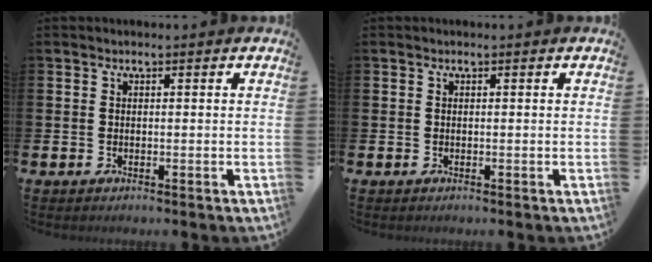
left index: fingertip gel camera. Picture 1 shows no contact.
{"total": 0.0}